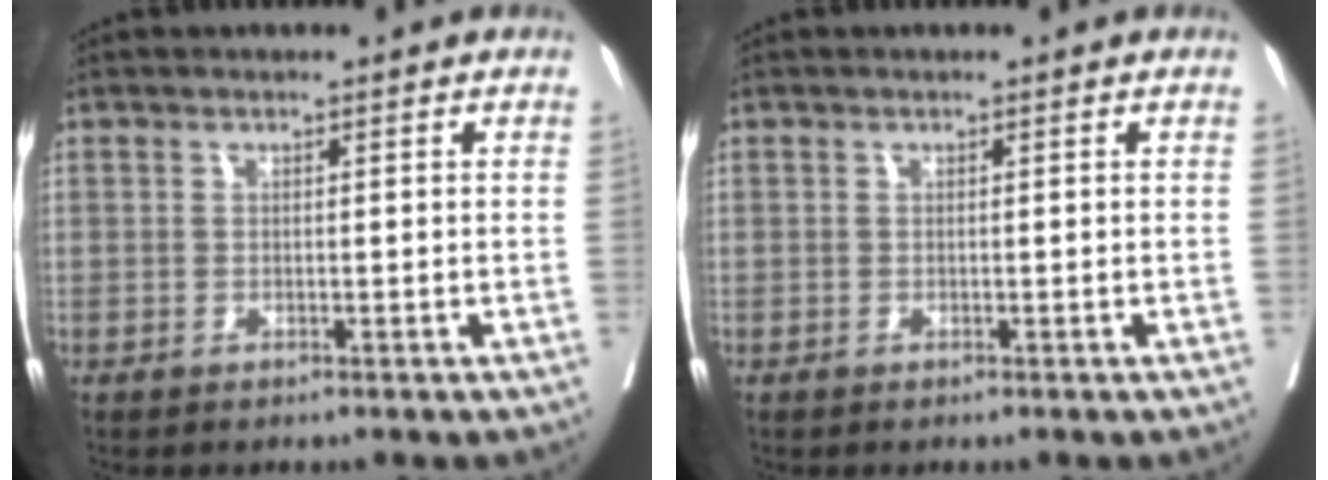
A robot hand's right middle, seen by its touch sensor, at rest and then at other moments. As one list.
[{"total": 0.0}]